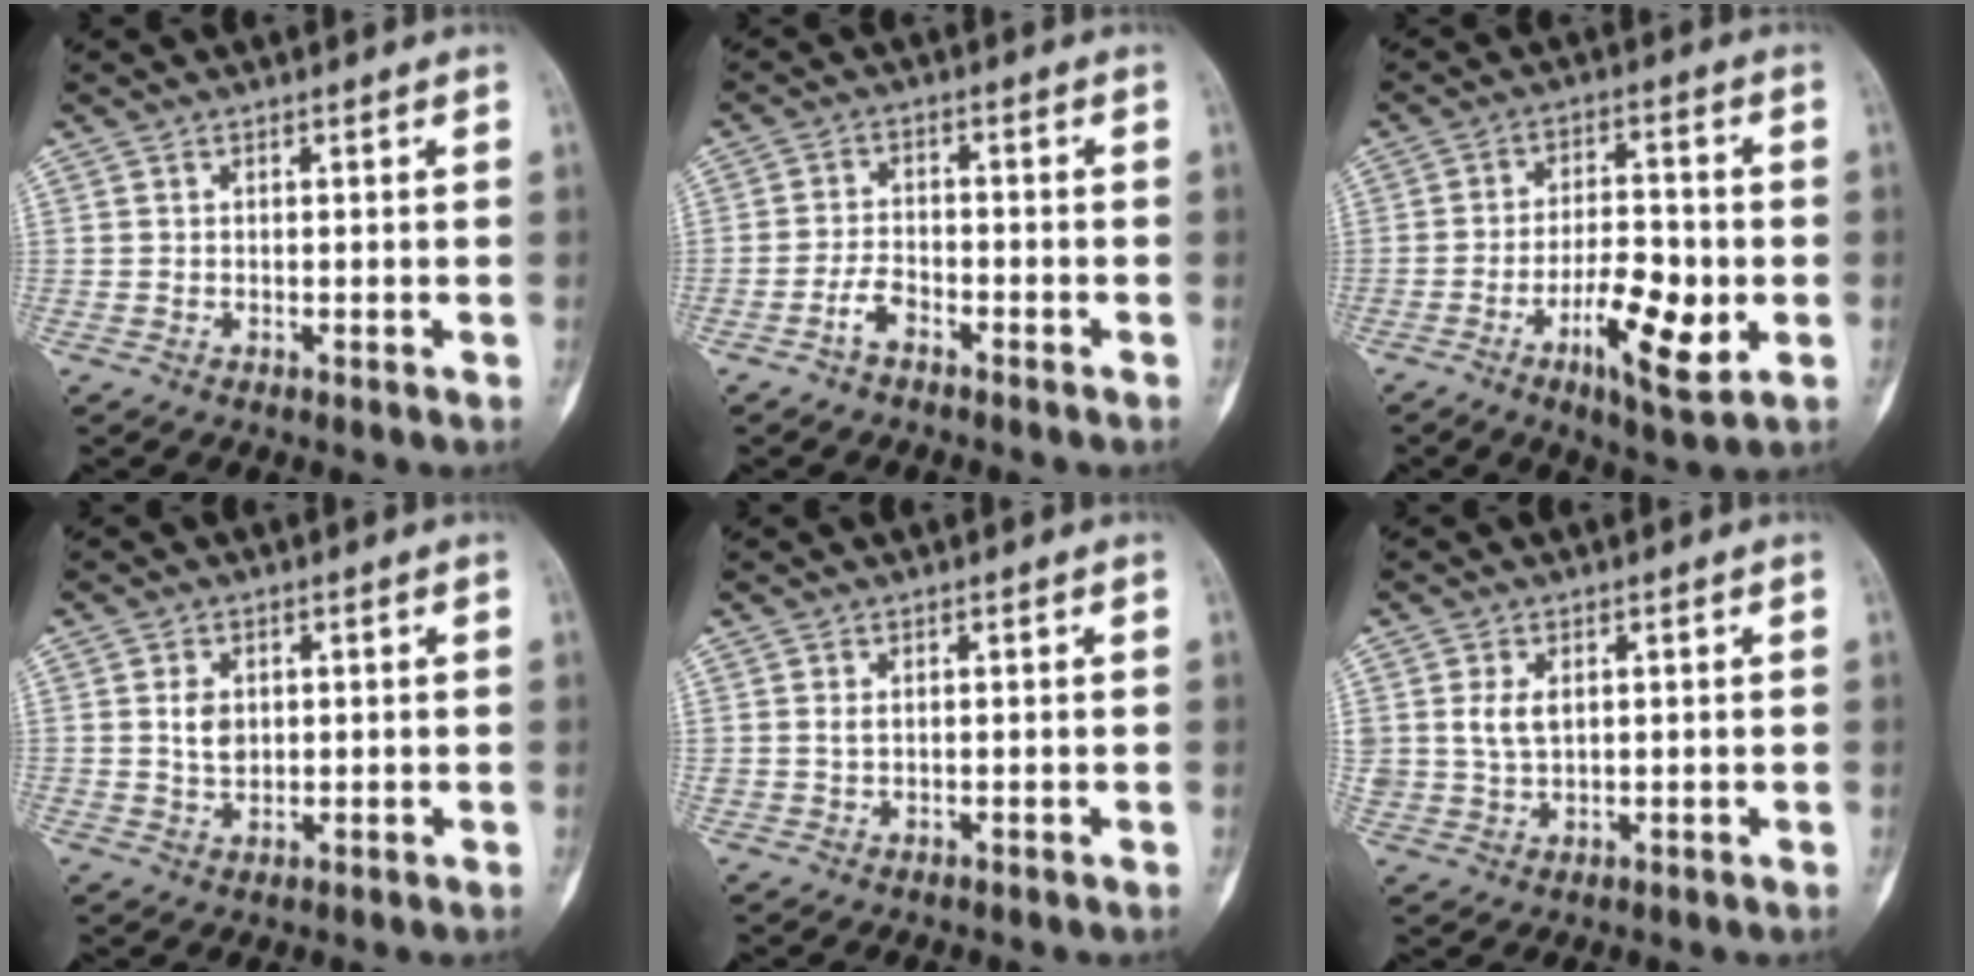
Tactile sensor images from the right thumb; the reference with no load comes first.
{"total": 3.7, "force": [-2.5, 1.8, 2.1], "torque": [-0.040, 0.021, -0.048]}
{"total": 12.1, "force": [-3.8, 4.1, 10.7], "torque": [-0.172, 0.011, -0.059]}
{"total": 3.5, "force": [0.5, 2.5, 2.4], "torque": [-0.034, -0.003, 0.012]}
{"total": 0.8, "force": [0.1, 0.4, 0.7], "torque": [-0.016, 0.001, 0.005]}
{"total": 3.9, "force": [0.9, 2.5, 2.8], "torque": [-0.052, -0.005, 0.023]}